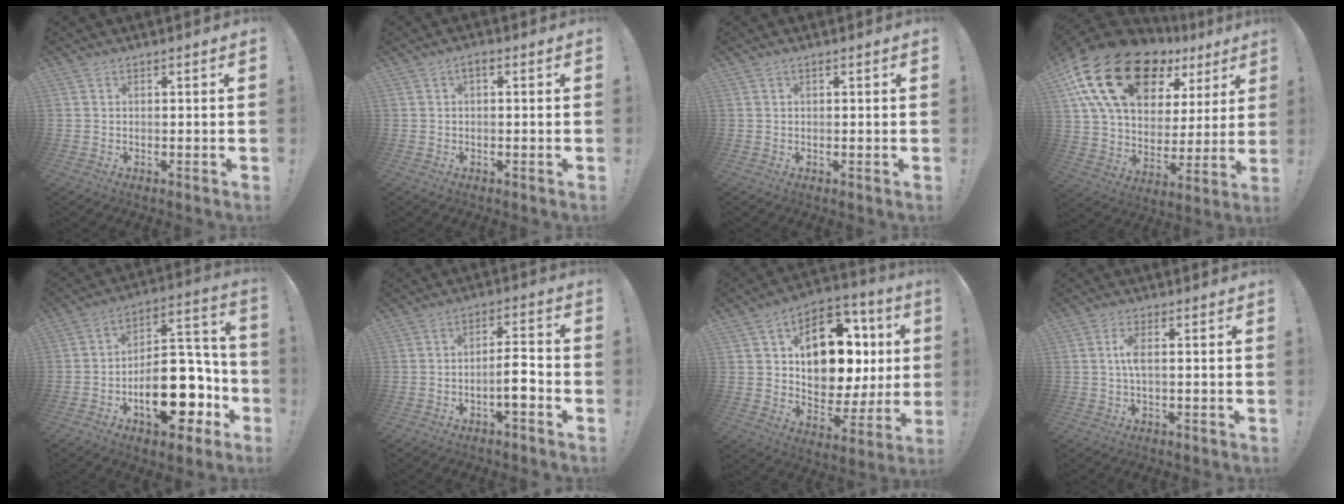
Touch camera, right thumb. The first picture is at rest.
{"total": 1.3, "force": [-0.4, 0.4, 1.1], "torque": [-0.022, 0.006, -0.008]}
{"total": 0.5, "force": [0.3, 0.1, 0.4], "torque": [-0.009, 0.001, 0.005]}
{"total": 24.2, "force": [13.3, 13.4, 15.1], "torque": [-0.261, -0.065, 0.250]}
{"total": 21.9, "force": [-8.6, 12.0, 16.2], "torque": [-0.229, 0.064, -0.121]}
{"total": 6.9, "force": [-2.8, 2.0, 5.9], "torque": [-0.087, 0.013, -0.048]}
{"total": 19.6, "force": [5.1, 13.1, 13.6], "torque": [-0.186, -0.007, 0.104]}
{"total": 4.2, "force": [0.1, 1.2, 4.1], "torque": [-0.076, -0.001, -0.003]}